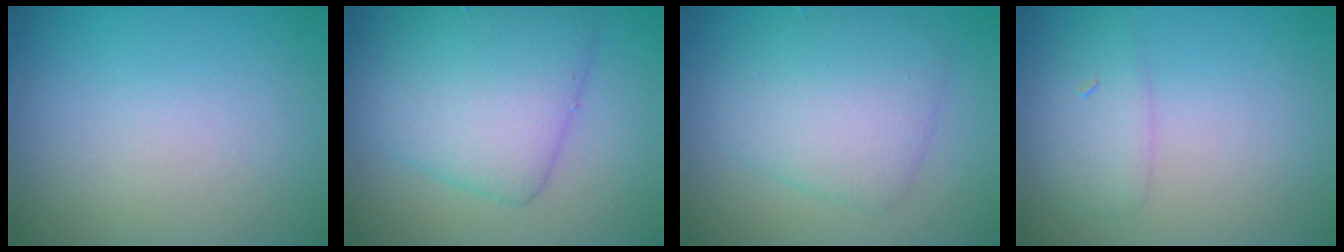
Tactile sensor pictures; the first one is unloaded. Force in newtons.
{"total": 6.8, "press": 6.8, "slide": 0.2}
{"total": 4.9, "press": 4.9, "slide": 0.1}
{"total": 2.1, "press": 2.1, "slide": 0.1}